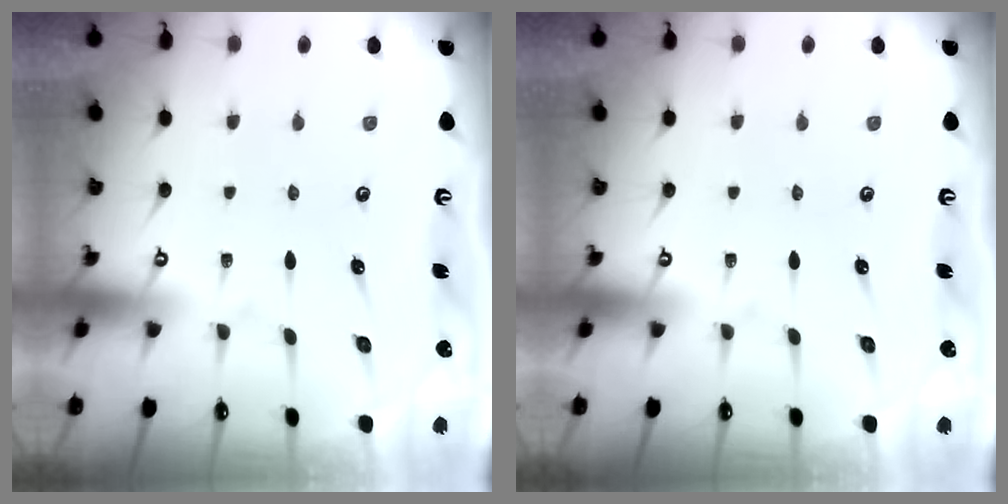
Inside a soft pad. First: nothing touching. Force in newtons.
{"total": 0.0}